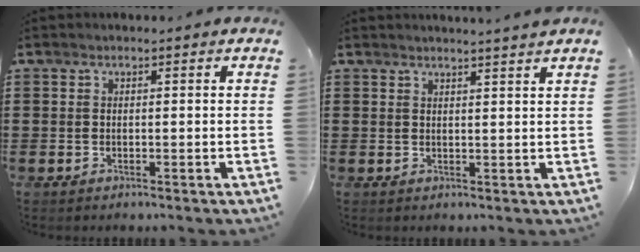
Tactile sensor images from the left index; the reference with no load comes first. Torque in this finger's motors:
{"motor_torque": [0.76, -0.89, 0.07, 0.07]}